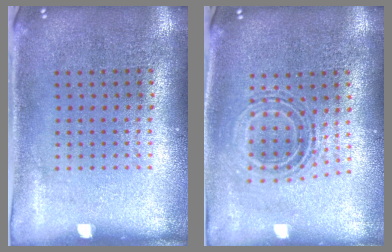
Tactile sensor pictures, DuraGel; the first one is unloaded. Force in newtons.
{"total": 0.9, "press": 0.8, "slide": 0.3}